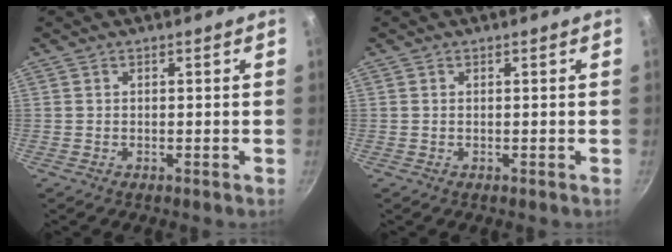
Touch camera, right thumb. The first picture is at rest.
{"total": 0.0}